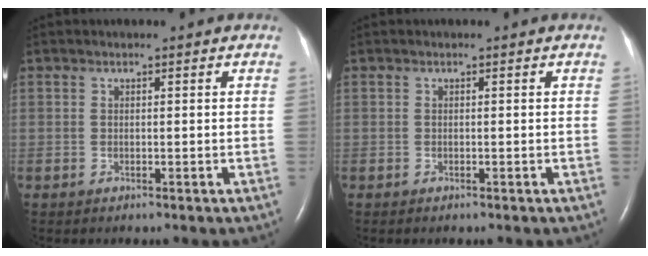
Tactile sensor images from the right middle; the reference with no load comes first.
{"total": 0.0}